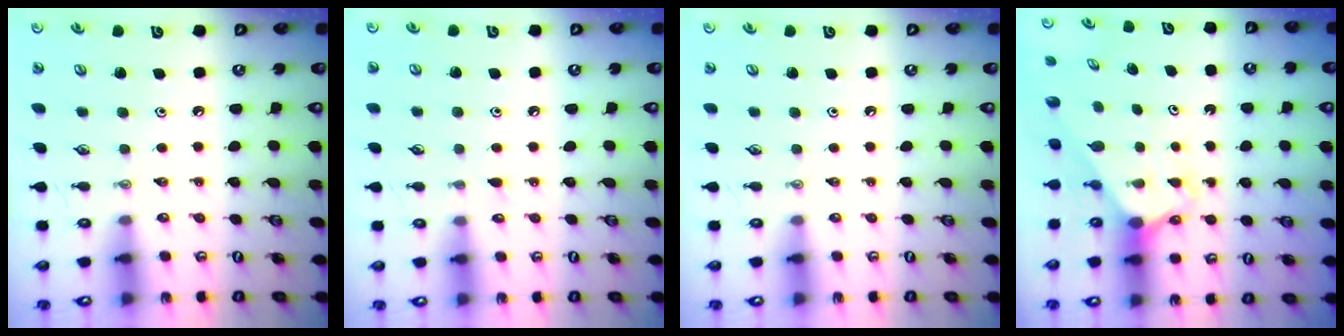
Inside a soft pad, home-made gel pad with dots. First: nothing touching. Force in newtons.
{"total": 3.8, "press": 3.8, "slide": 0.5}
{"total": 0.0}
{"total": 2.3, "press": 2.3, "slide": 0.2}